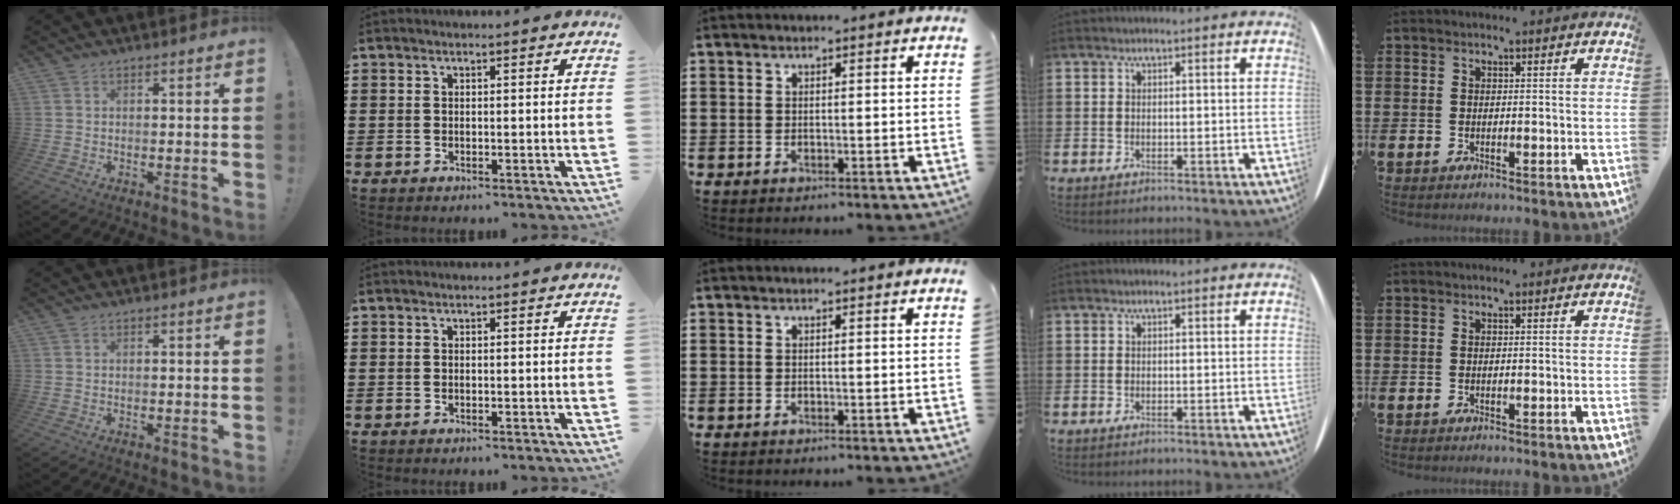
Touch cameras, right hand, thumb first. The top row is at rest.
{}